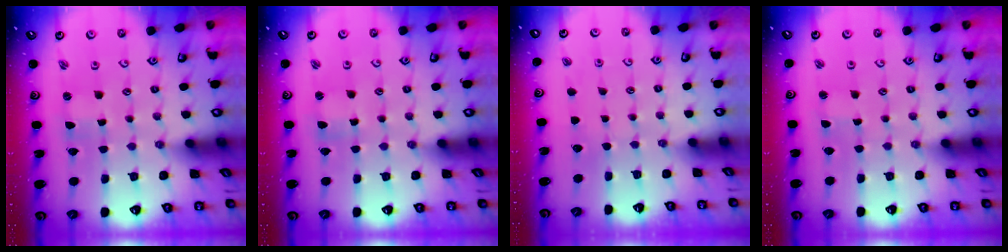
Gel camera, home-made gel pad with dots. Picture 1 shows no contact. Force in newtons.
{"total": 2.2, "press": 2.1, "slide": 0.3}
{"total": 0.0}
{"total": 1.6, "press": 1.6, "slide": 0.3}